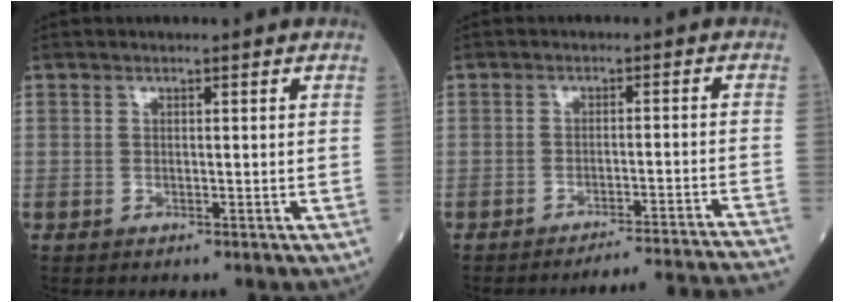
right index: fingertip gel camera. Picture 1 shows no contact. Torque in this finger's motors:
{"motor_torque": [-0.49, -0.09, -0.15, -0.02]}